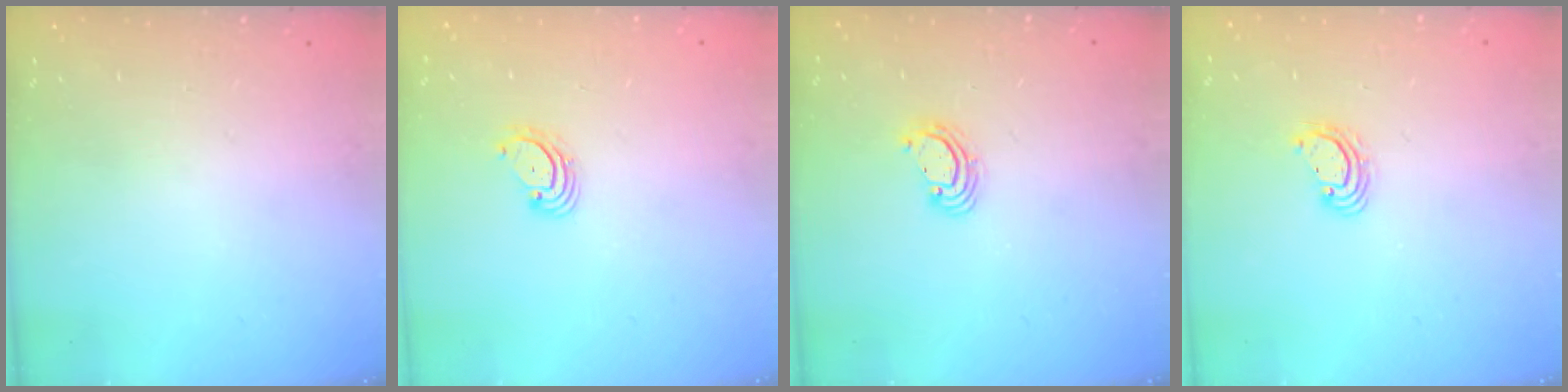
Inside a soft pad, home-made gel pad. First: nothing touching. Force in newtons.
{"total": 2.9, "press": 2.9, "slide": 0.4}
{"total": 3.5, "press": 3.5, "slide": 0.3}
{"total": 3.6, "press": 3.6, "slide": 0.2}